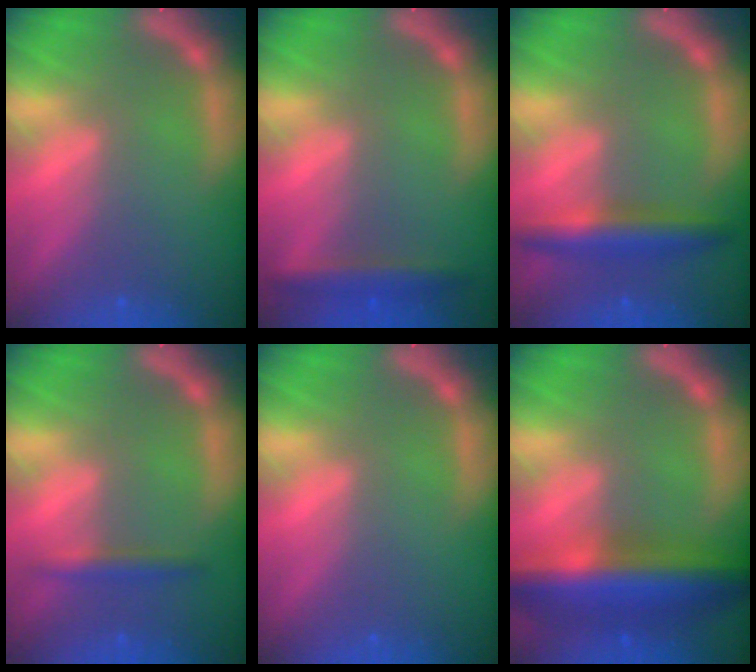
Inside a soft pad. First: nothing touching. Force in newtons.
{"total": 2.9}
{"total": 4.5}
{"total": 1.9}
{"total": 0.0}
{"total": 9.5}